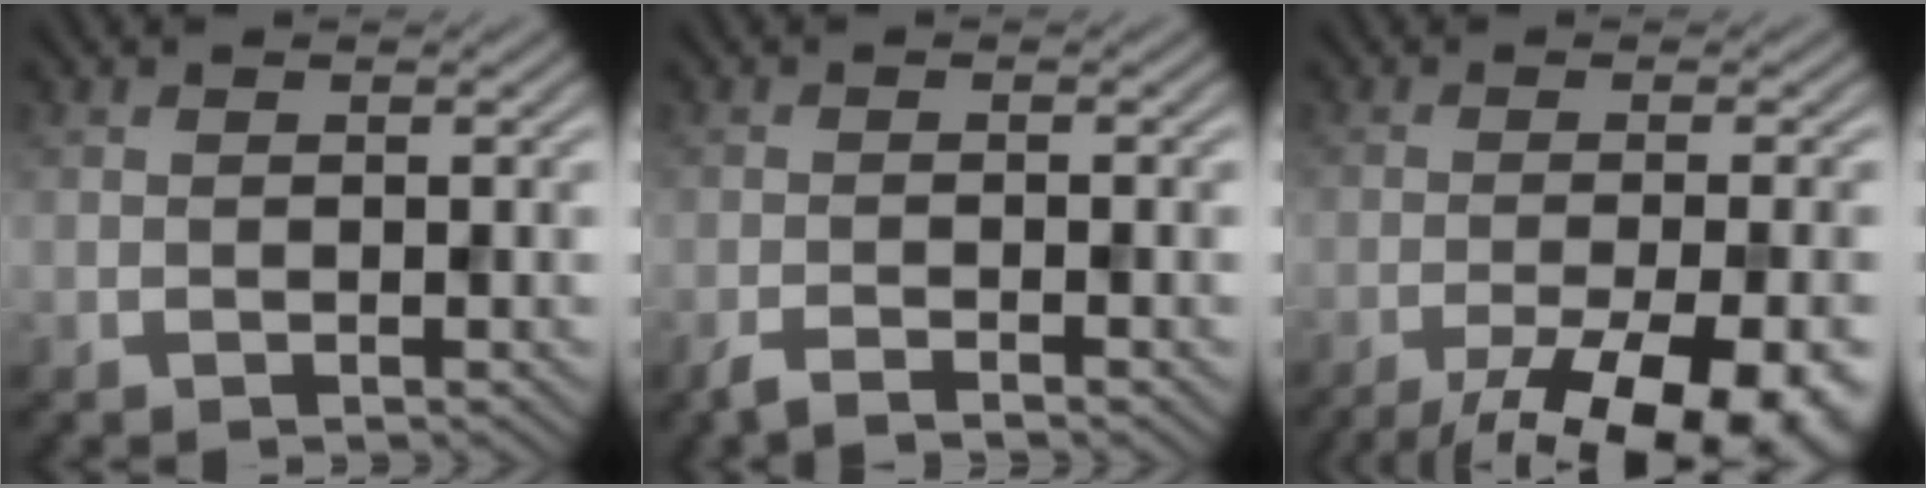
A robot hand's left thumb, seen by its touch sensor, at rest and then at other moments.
{"total": 2.6, "force": [-1.9, 0.3, 1.7], "torque": [-0.027, -0.001, -0.044]}
{"total": 14.2, "force": [-9.1, 4.1, 10.1], "torque": [-0.141, -0.020, -0.111]}